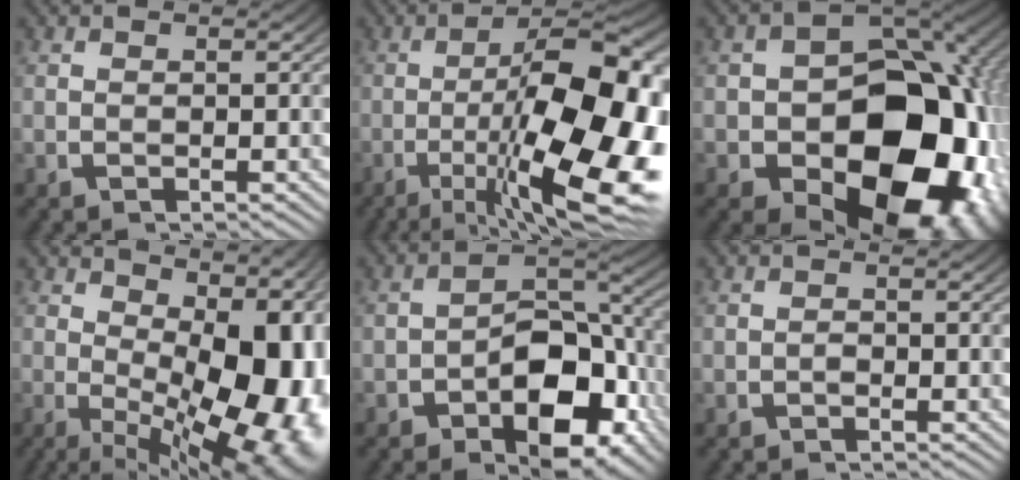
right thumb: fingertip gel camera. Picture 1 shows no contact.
{"total": 18.2, "force": [-3.9, 8.7, 15.5], "torque": [-0.247, -0.052, -0.033]}
{"total": 22.2, "force": [-4.6, 14.3, 16.4], "torque": [-0.272, -0.079, -0.035]}
{"total": 17.7, "force": [-2.9, 10.0, 14.3], "torque": [-0.221, -0.056, -0.012]}
{"total": 9.8, "force": [-3.3, 5.8, 7.2], "torque": [-0.129, -0.031, -0.041]}
{"total": 0.9, "force": [-0.9, 0.3, 0.1], "torque": [-0.008, -0.002, -0.016]}